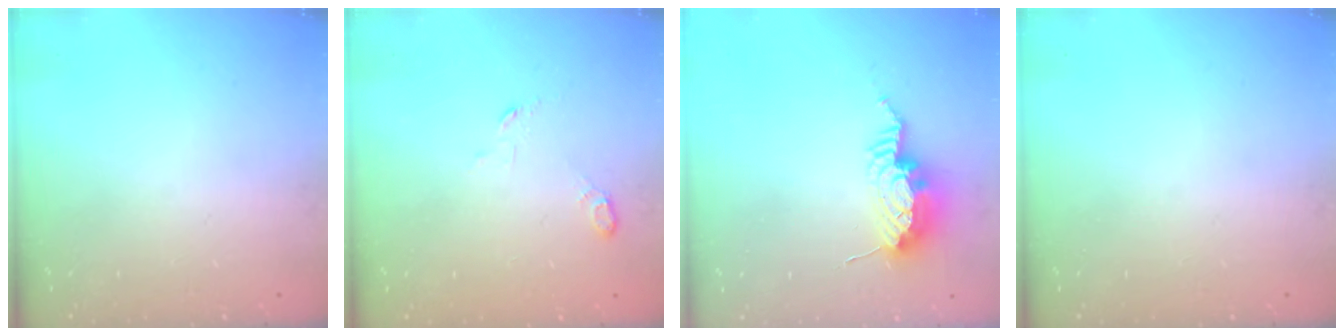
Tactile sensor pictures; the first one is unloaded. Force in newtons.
{"total": 3.2, "press": 3.1, "slide": 0.7}
{"total": 10.4, "press": 10.4, "slide": 1.0}
{"total": 0.0}